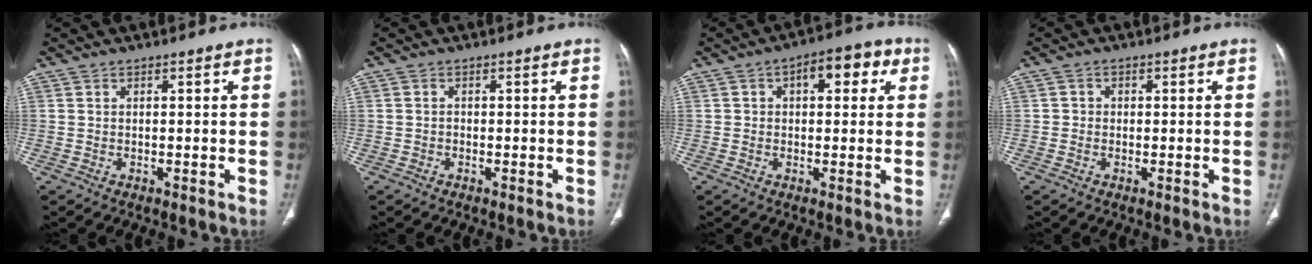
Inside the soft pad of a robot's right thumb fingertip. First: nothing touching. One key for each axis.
{"total": 0.5, "fx": -0.3, "fy": 0.4, "fz": 0.2, "tx": -0.001, "ty": 0.002, "tz": -0.009}
{"total": 8.4, "fx": 2.7, "fy": 4.7, "fz": 6.4, "tx": -0.052, "ty": 0.018, "tz": 0.029}
{"total": 1.3, "fx": -0.1, "fy": 1.2, "fz": 0.4, "tx": 0.003, "ty": 0.004, "tz": -0.007}